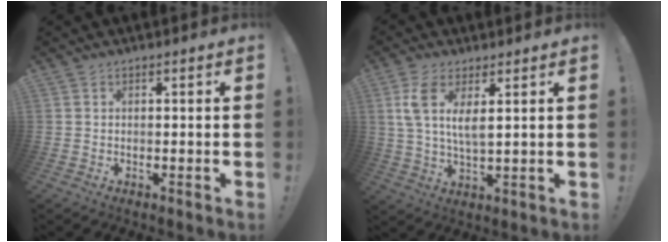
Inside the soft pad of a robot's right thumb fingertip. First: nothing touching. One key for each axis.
{"total": 8.4, "fx": 3.9, "fy": 2.8, "fz": 6.9, "tx": -0.135, "ty": -0.020, "tz": 0.070}